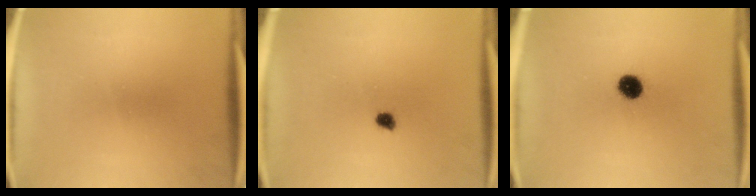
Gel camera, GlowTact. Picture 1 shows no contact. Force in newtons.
{"total": 1.8}
{"total": 5.6}